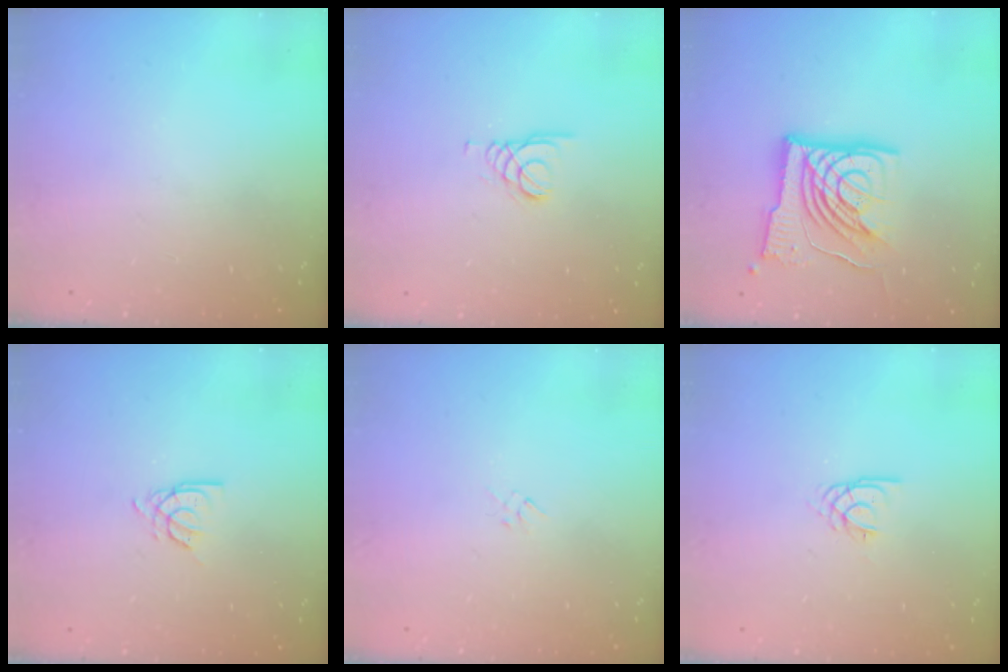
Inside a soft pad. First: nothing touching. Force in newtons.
{"total": 1.6, "press": 1.6, "slide": 0.0}
{"total": 15.6, "press": 15.5, "slide": 1.6}
{"total": 4.0, "press": 4.0, "slide": 0.1}
{"total": 2.3, "press": 2.2, "slide": 0.6}
{"total": 2.2, "press": 2.2, "slide": 0.4}